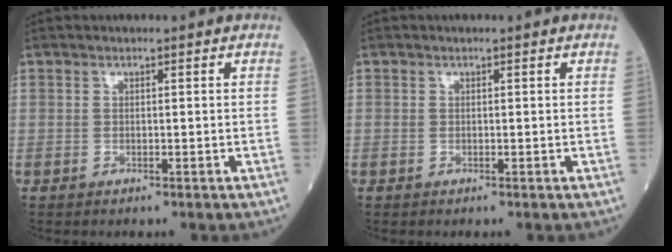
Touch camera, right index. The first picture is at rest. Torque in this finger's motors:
{"motor_torque": [0.18, -0.08, -0.07, 0.00]}